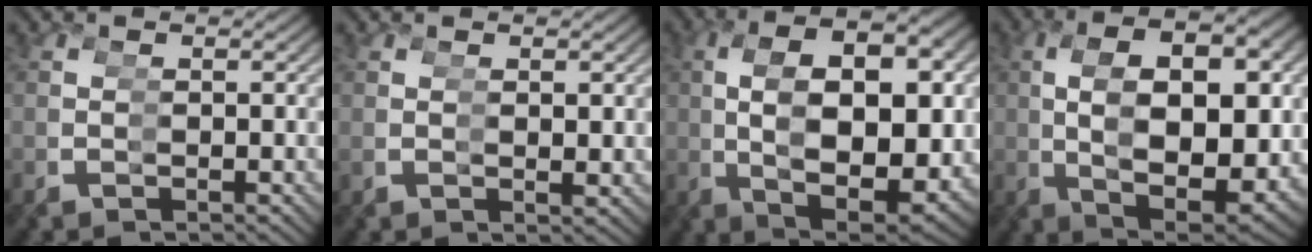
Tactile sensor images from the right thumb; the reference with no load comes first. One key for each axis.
{"total": 1.2, "fx": 0.7, "fy": -1.0, "fz": -0.1, "tx": 0.019, "ty": 0.019, "tz": 0.006}
{"total": 9.2, "fx": 0.6, "fy": 4.9, "fz": 7.7, "tx": -0.154, "ty": 0.005, "tz": 0.017}
{"total": 8.0, "fx": 0.5, "fy": 4.0, "fz": 6.9, "tx": -0.139, "ty": 0.008, "tz": 0.014}